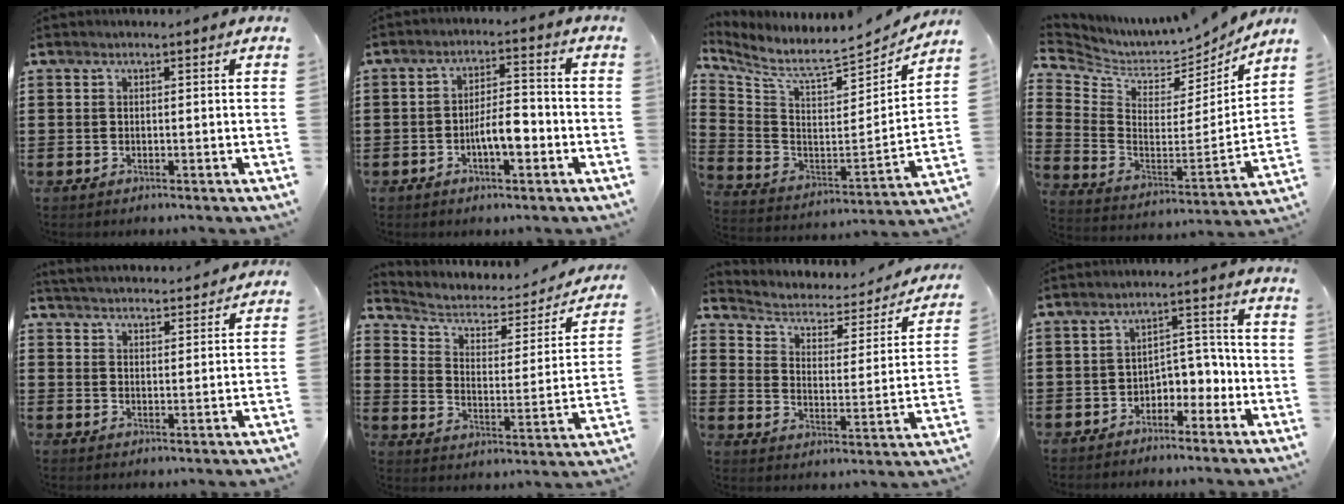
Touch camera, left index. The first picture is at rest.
{"total": 5.4, "force": [-1.9, 1.6, 4.8], "torque": [-0.097, 0.007, -0.040]}
{"total": 7.7, "force": [7.0, 0.6, 3.1], "torque": [-0.090, -0.071, 0.113]}
{"total": 5.0, "force": [4.3, 2.2, 1.2], "torque": [-0.056, -0.048, 0.070]}
{"total": 3.9, "force": [3.8, -0.3, 0.1], "torque": [-0.018, -0.026, 0.066]}
{"total": 4.1, "force": [2.5, 2.4, 2.2], "torque": [-0.061, -0.013, 0.036]}
{"total": 3.0, "force": [1.7, 1.8, 1.7], "torque": [-0.047, -0.012, 0.019]}
{"total": 4.3, "force": [-2.9, 2.5, 2.0], "torque": [-0.040, 0.010, -0.059]}